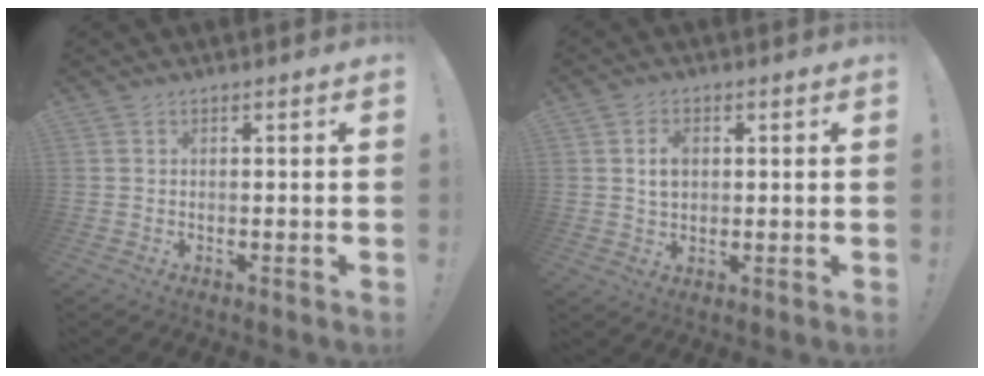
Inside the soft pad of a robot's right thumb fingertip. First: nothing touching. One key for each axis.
{"total": 4.9, "fx": 0.8, "fy": 3.7, "fz": 3.2, "tx": -0.041, "ty": -0.001, "tz": 0.011}